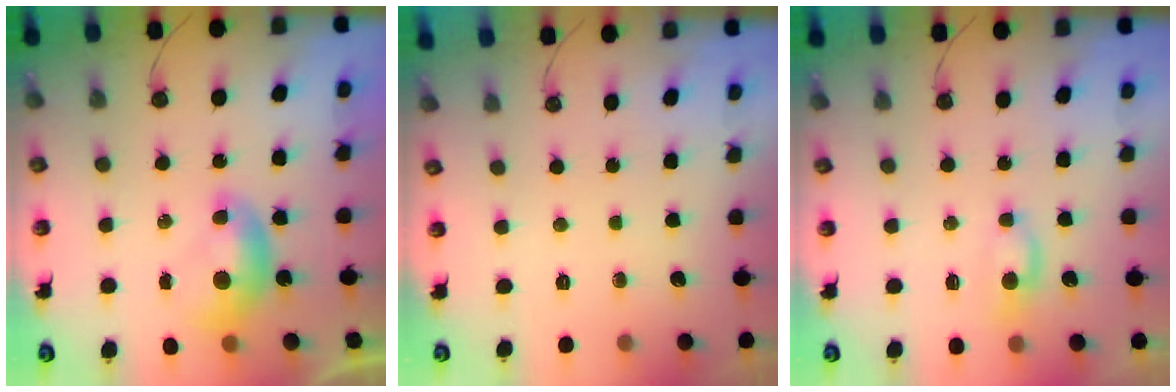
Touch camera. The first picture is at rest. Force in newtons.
{"total": 0.0}
{"total": 0.9, "press": 0.7, "slide": 0.6}